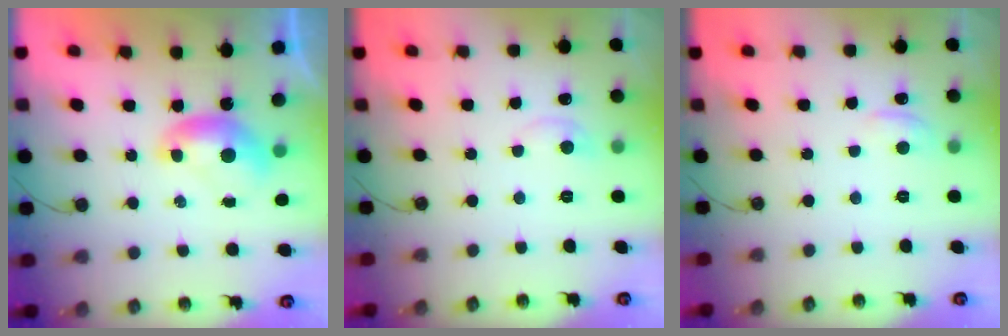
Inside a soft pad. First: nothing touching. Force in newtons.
{"total": 0.8, "press": 0.2, "slide": 0.8}
{"total": 0.5, "press": 0.3, "slide": 0.4}